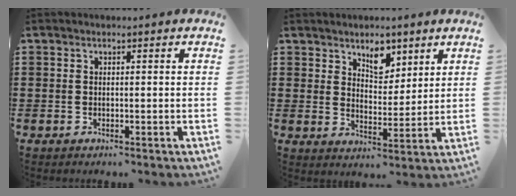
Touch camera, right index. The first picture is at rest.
{"total": 5.6, "force": [3.9, 3.0, 2.6], "torque": [-0.041, -0.006, 0.068]}